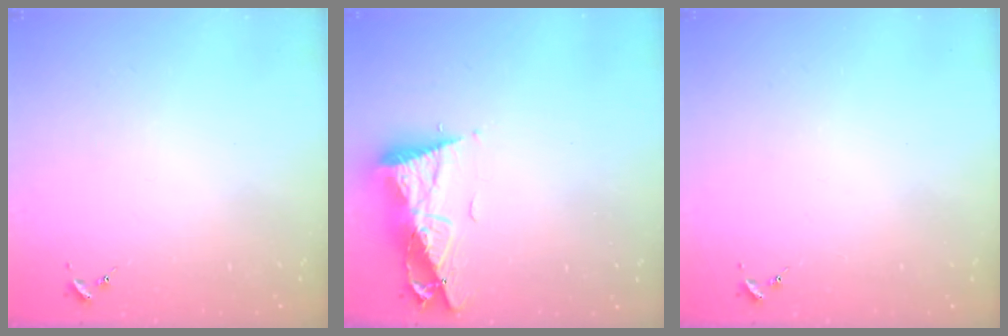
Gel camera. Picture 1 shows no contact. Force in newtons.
{"total": 10.7, "press": 10.6, "slide": 1.4}
{"total": 0.0}